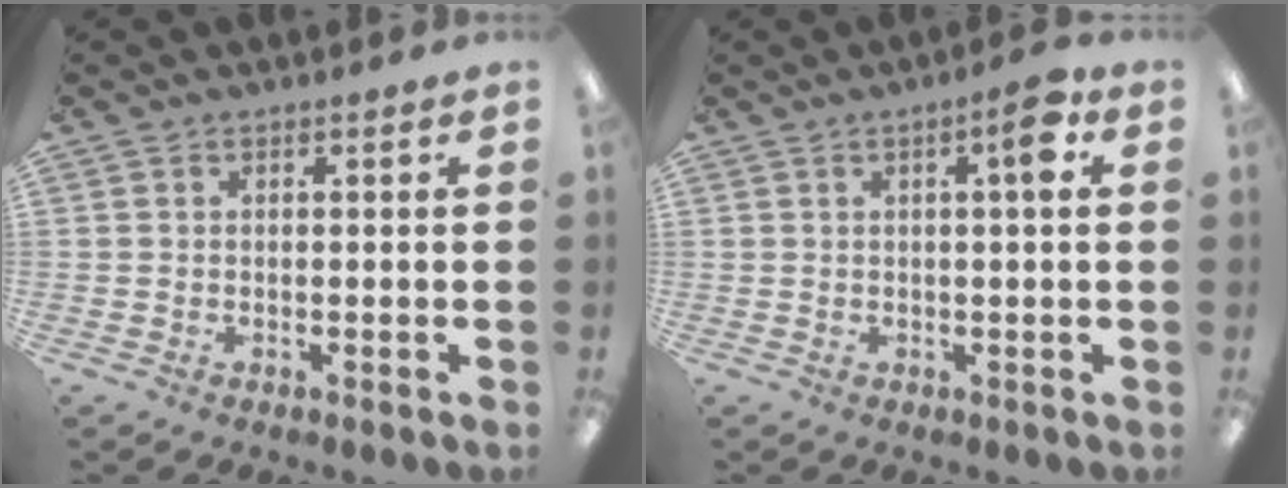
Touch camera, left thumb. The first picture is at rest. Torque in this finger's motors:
{"motor_torque": [-0.10, 0.21, -0.37, 0.29, 0.02]}